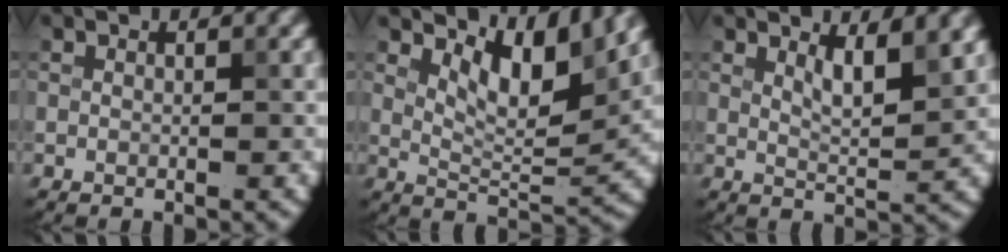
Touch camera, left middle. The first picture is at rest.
{"total": 5.4, "force": [3.0, 2.0, 4.0], "torque": [-0.072, -0.010, 0.049]}
{"total": 3.4, "force": [1.9, 0.9, 2.7], "torque": [-0.042, -0.005, 0.033]}